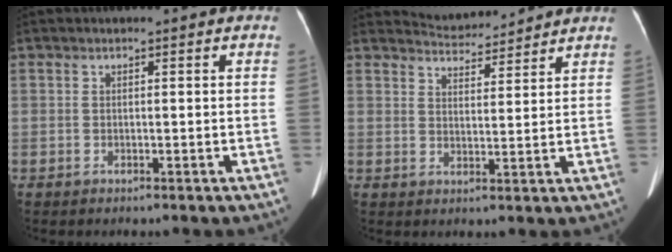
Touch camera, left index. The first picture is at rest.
{"total": 6.1, "force": [6.0, 0.7, 0.0], "torque": [-0.009, 0.014, 0.090]}